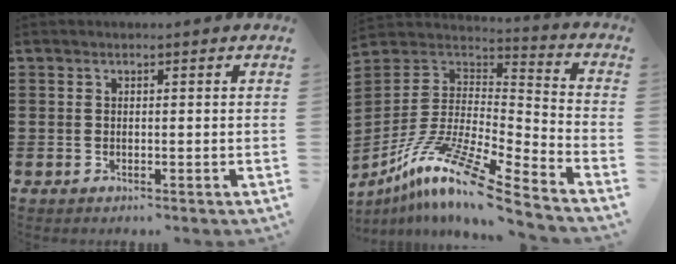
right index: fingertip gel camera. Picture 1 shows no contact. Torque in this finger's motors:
{"motor_torque": [-1.04, 1.11, 0.49, 0.12]}